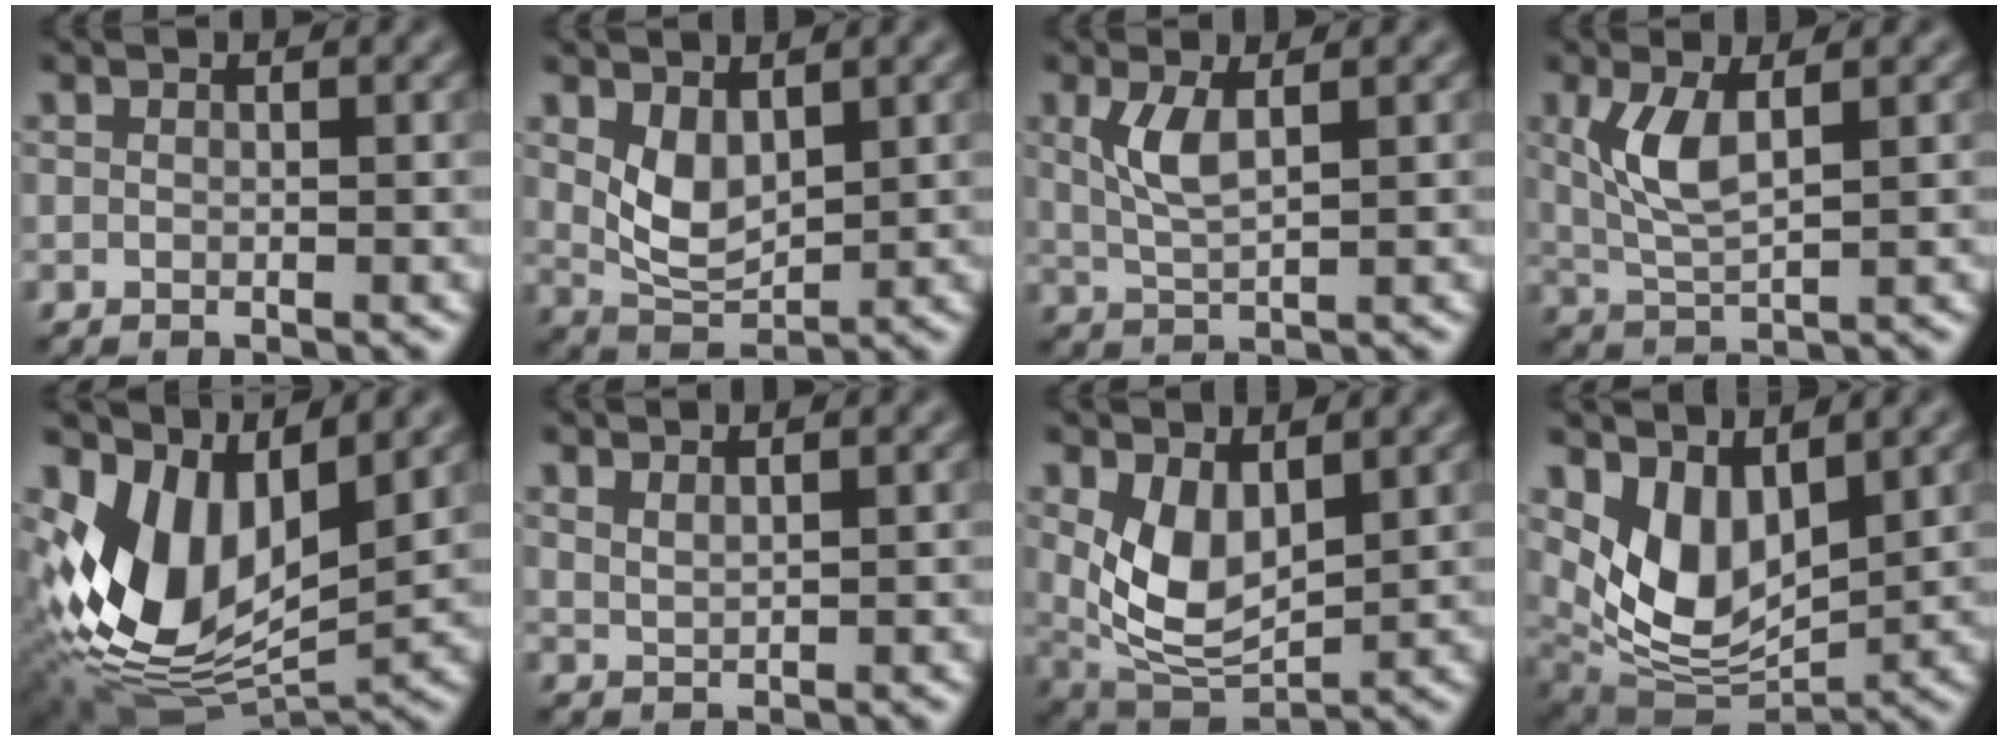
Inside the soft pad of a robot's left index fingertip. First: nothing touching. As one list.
[{"total": 3.5, "force": [1.1, 2.0, 2.6], "torque": [-0.058, -0.010, 0.025]}, {"total": 2.9, "force": [0.7, 0.9, 2.6], "torque": [-0.061, -0.002, 0.015]}, {"total": 3.8, "force": [0.8, 1.4, 3.5], "torque": [-0.081, -0.003, 0.017]}, {"total": 11.3, "force": [1.7, 6.9, 8.8], "torque": [-0.185, -0.016, 0.030]}, {"total": 1.3, "force": [1.1, 0.2, 0.6], "torque": [-0.011, 0.001, 0.018]}, {"total": 5.5, "force": [1.2, 3.1, 4.4], "torque": [-0.094, -0.017, 0.031]}, {"total": 6.5, "force": [2.7, 3.6, 4.8], "torque": [-0.108, -0.023, 0.049]}]